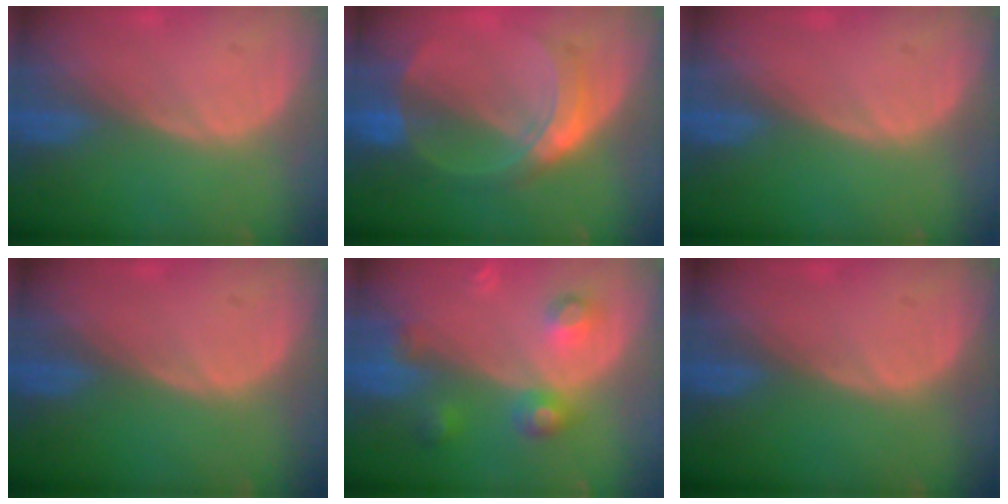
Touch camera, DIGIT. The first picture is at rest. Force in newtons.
{"total": 6.7, "press": 6.7, "slide": 0.4}
{"total": 0.0}
{"total": 0.0}
{"total": 5.6, "press": 5.6, "slide": 0.3}
{"total": 0.0}